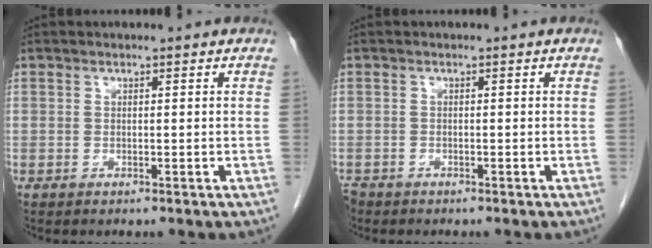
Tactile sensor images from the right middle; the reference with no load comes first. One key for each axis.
{"total": 1.9, "fx": -1.6, "fy": 1.0, "fz": 0.3, "tx": -0.009, "ty": -0.002, "tz": -0.030}